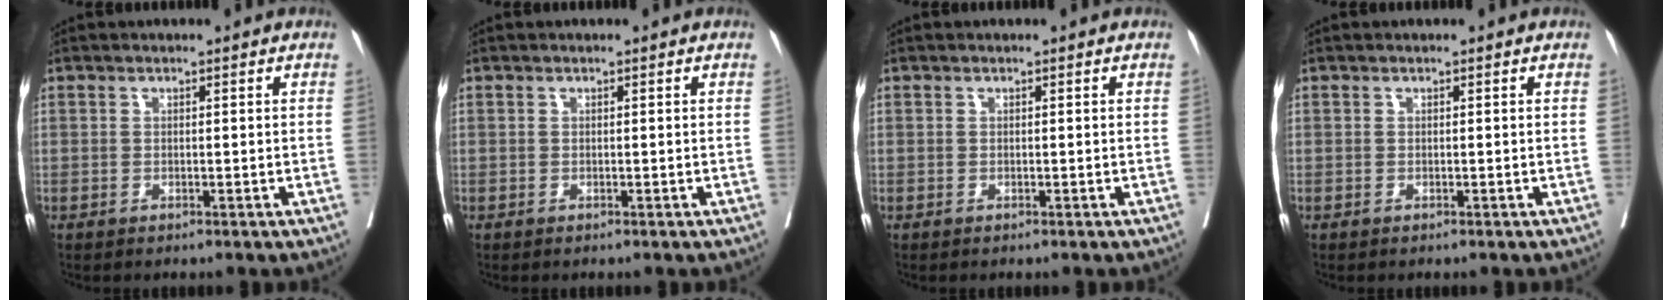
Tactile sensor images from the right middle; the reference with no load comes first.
{"total": 0.0}
{"total": 0.0}
{"total": 0.0}